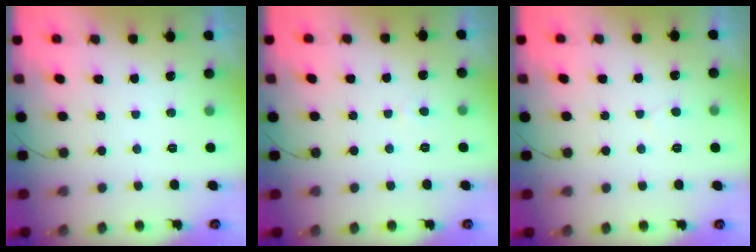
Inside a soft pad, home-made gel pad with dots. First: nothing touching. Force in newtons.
{"total": 2.0, "press": 2.0, "slide": 0.2}
{"total": 2.9, "press": 2.9, "slide": 0.3}